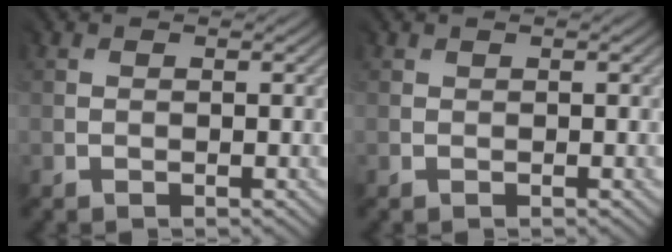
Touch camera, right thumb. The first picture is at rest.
{"total": 0.0}